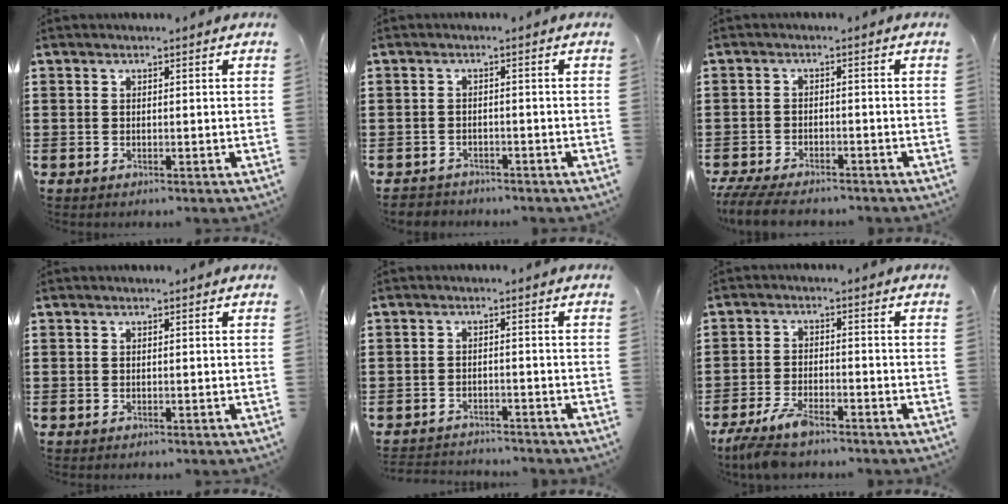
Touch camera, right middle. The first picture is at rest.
{"total": 1.6, "force": [-1.5, 0.4, -0.2], "torque": [-0.002, 0.002, -0.035]}
{"total": 4.2, "force": [-4.0, 0.6, 1.3], "torque": [-0.042, -0.008, -0.085]}
{"total": 0.0}
{"total": 2.3, "force": [-2.3, 0.2, -0.2], "torque": [-0.005, -0.003, -0.049]}
{"total": 5.2, "force": [-4.4, 0.9, 2.7], "torque": [-0.072, -0.011, -0.090]}